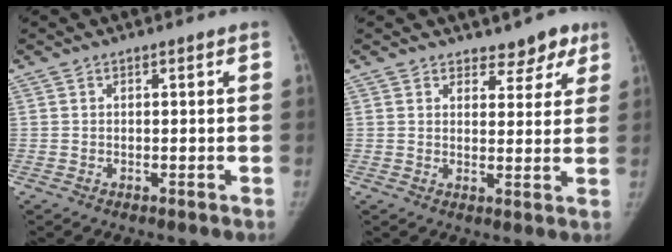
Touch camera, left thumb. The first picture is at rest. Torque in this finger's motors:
{"motor_torque": [0.01, 0.04, -0.03, 0.07, -0.01]}